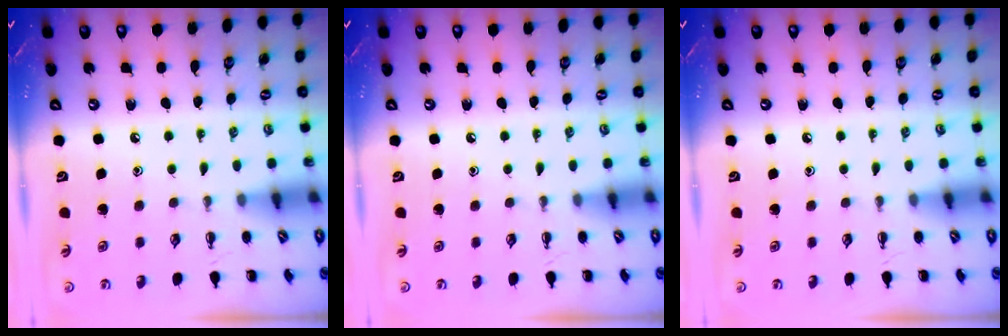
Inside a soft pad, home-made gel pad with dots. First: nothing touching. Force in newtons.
{"total": 0.0}
{"total": 0.0}